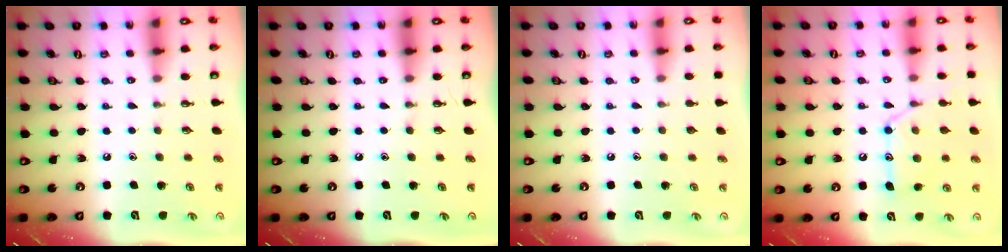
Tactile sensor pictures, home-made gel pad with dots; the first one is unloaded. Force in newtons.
{"total": 0.0}
{"total": 0.0}
{"total": 15.1, "press": 15.1, "slide": 1.1}